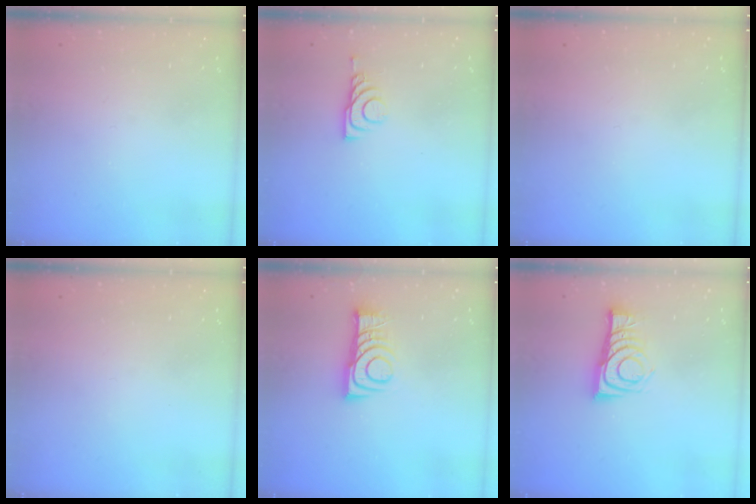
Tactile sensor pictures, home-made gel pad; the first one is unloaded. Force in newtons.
{"total": 6.0, "press": 5.9, "slide": 0.8}
{"total": 0.0}
{"total": 0.0}
{"total": 8.7, "press": 8.7, "slide": 0.8}
{"total": 9.0, "press": 9.0, "slide": 0.2}